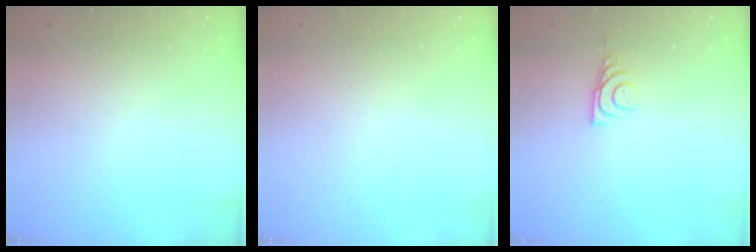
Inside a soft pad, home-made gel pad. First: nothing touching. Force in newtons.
{"total": 1.5, "press": 1.5, "slide": 0.1}
{"total": 6.9, "press": 6.8, "slide": 0.8}